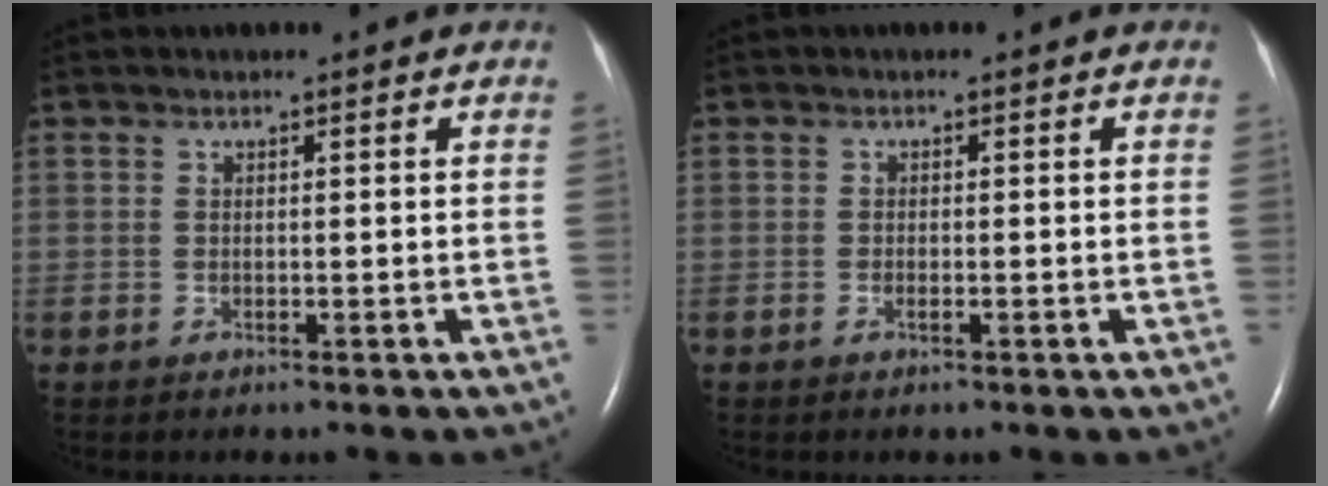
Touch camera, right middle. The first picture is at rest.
{"total": 0.7, "force": [-0.4, 0.2, 0.6], "torque": [-0.017, -0.001, -0.005]}